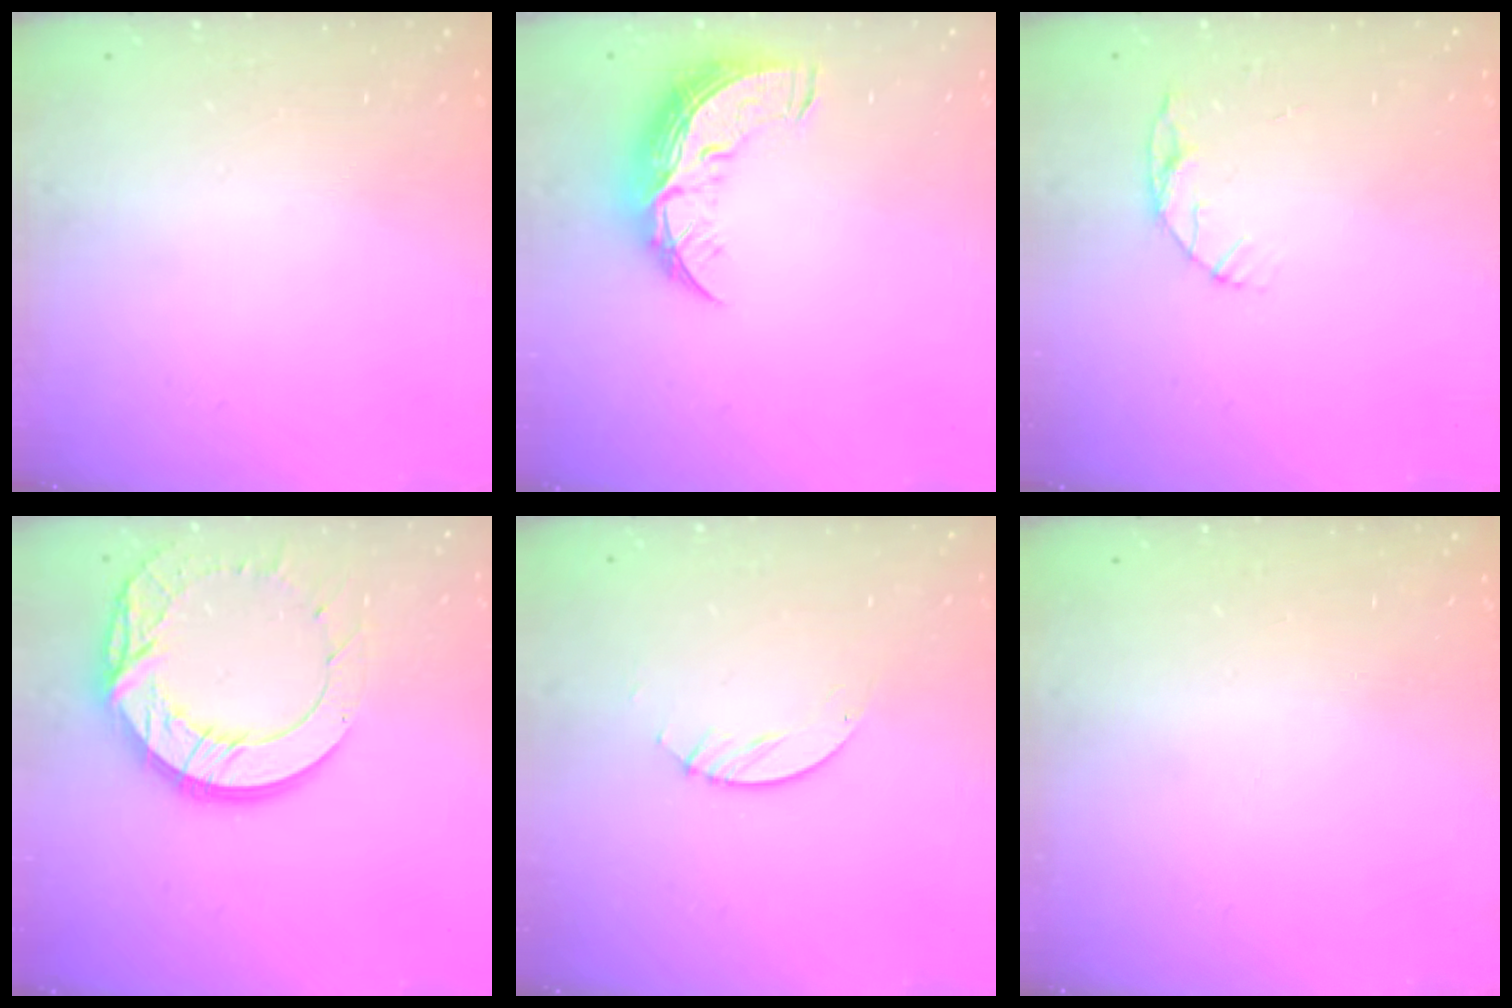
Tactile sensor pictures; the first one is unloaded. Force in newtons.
{"total": 10.7, "press": 10.6, "slide": 0.6}
{"total": 5.1, "press": 5.1, "slide": 0.5}
{"total": 15.4, "press": 15.4, "slide": 0.9}
{"total": 4.2, "press": 4.1, "slide": 0.4}
{"total": 0.0}